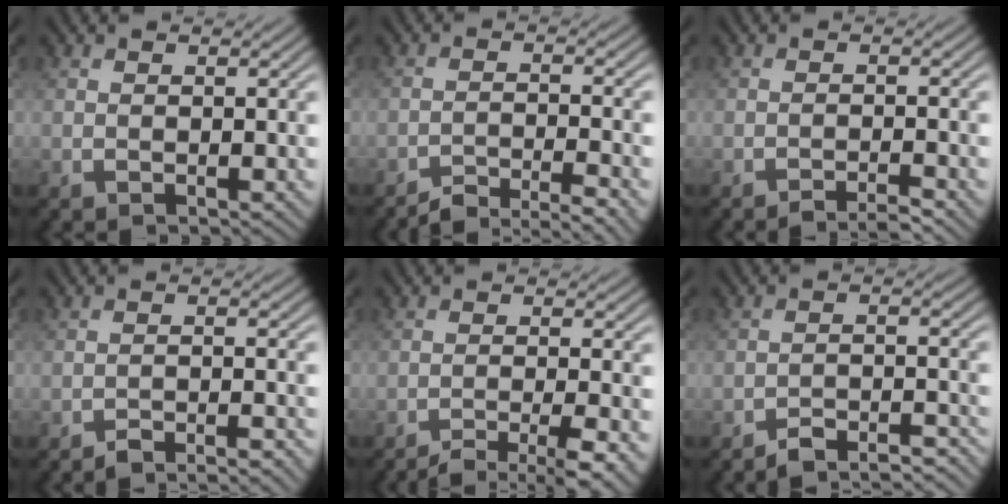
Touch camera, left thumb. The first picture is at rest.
{"total": 5.3, "force": [-4.4, 0.8, 2.9], "torque": [-0.048, 0.004, -0.074]}
{"total": 2.4, "force": [-1.9, 0.1, 1.4], "torque": [-0.013, 0.006, -0.041]}
{"total": 3.3, "force": [-3.0, 0.3, 1.5], "torque": [-0.018, 0.009, -0.054]}
{"total": 5.8, "force": [-4.2, 0.8, 3.9], "torque": [-0.058, 0.008, -0.074]}
{"total": 5.7, "force": [-5.1, 0.9, 2.3], "torque": [-0.036, 0.007, -0.081]}